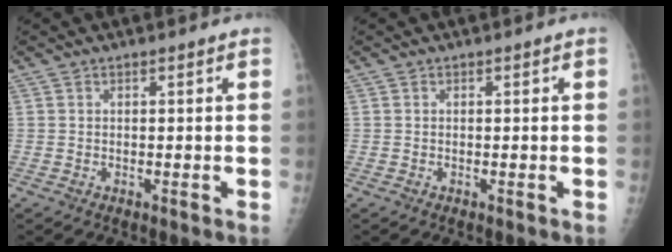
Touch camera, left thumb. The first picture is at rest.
{"total": 0.0}